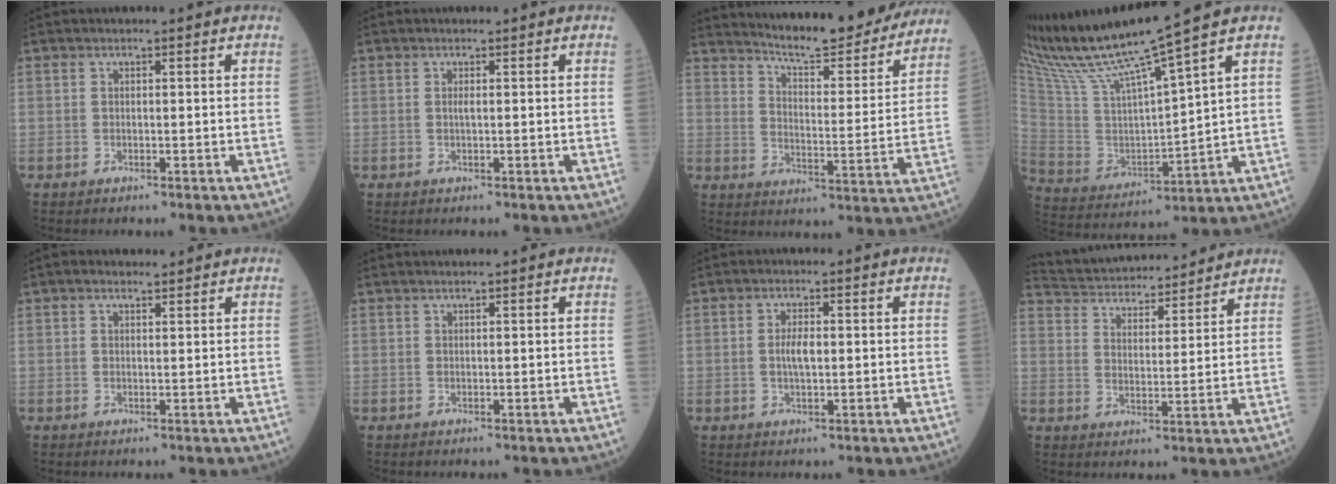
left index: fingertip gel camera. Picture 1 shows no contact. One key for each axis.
{"total": 0.6, "fx": 0.1, "fy": 0.1, "fz": 0.6, "tx": -0.015, "ty": 0.000, "tz": 0.002}
{"total": 18.9, "fx": 17.5, "fy": 1.7, "fz": 6.9, "tx": -0.099, "ty": -0.046, "tz": 0.233}
{"total": 14.7, "fx": 12.3, "fy": -2.6, "fz": 7.5, "tx": -0.155, "ty": -0.014, "tz": 0.246}
{"total": 1.5, "fx": 1.2, "fy": 0.6, "fz": 0.7, "tx": -0.021, "ty": 0.010, "tz": 0.019}
{"total": 0.7, "fx": 0.6, "fy": -0.1, "fz": 0.3, "tx": -0.009, "ty": 0.007, "tz": 0.014}
{"total": 2.9, "fx": 0.1, "fy": 1.0, "fz": 2.7, "tx": -0.056, "ty": 0.001, "tz": 0.001}
{"total": 15.5, "fx": 14.7, "fy": 2.5, "fz": 4.1, "tx": -0.074, "ty": 0.027, "tz": 0.229}